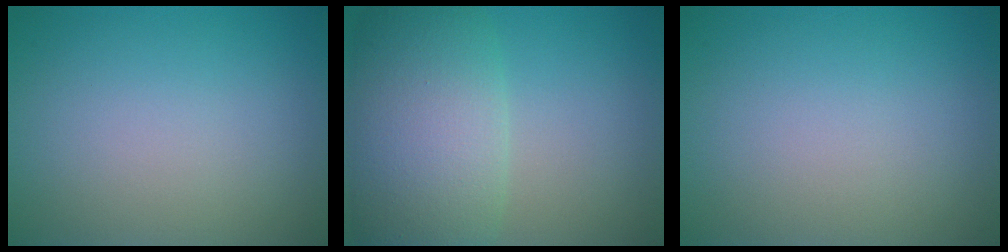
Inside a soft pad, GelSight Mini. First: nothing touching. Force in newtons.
{"total": 9.8, "press": 9.8, "slide": 0.5}
{"total": 0.0}